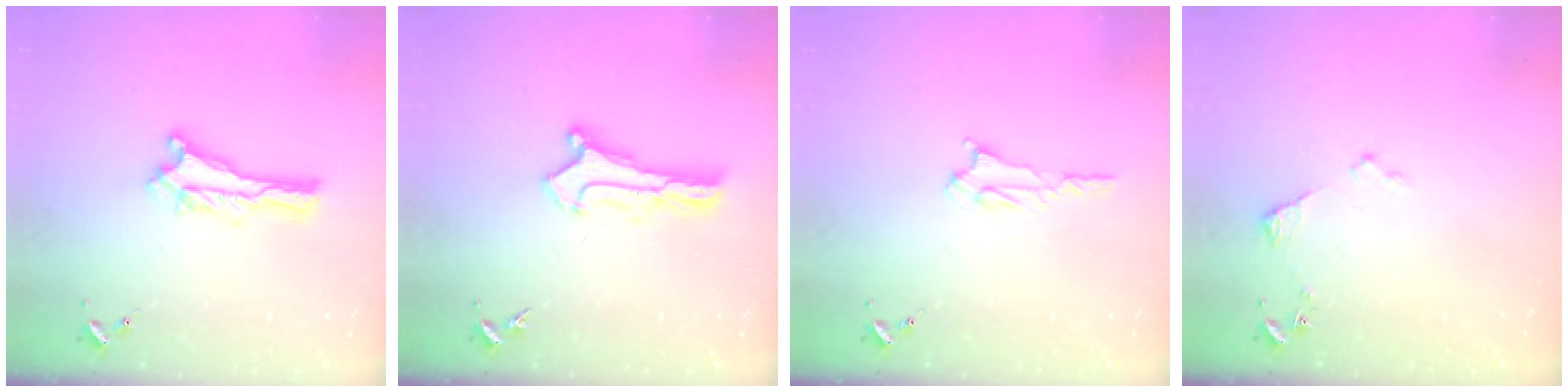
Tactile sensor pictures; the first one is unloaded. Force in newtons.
{"total": 0.9, "press": 0.9, "slide": 0.1}
{"total": 1.8, "press": 1.7, "slide": 0.3}
{"total": 2.2, "press": 2.2, "slide": 0.3}